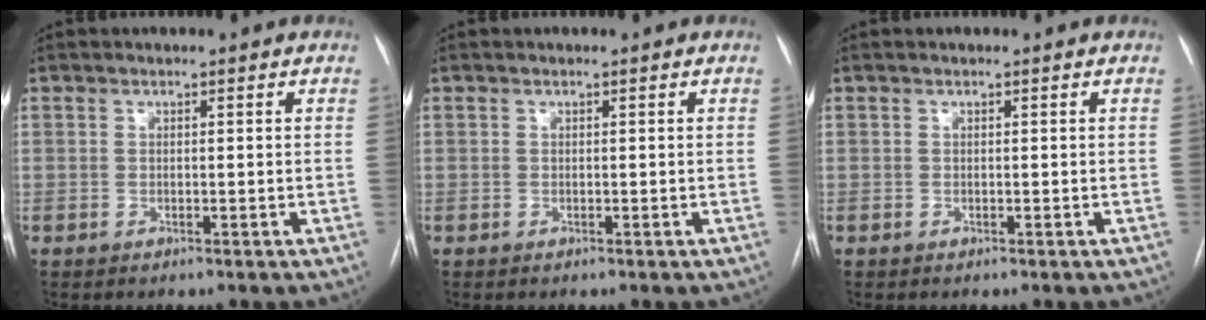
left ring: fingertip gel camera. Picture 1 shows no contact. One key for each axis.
{"total": 0.0}
{"total": 0.0}